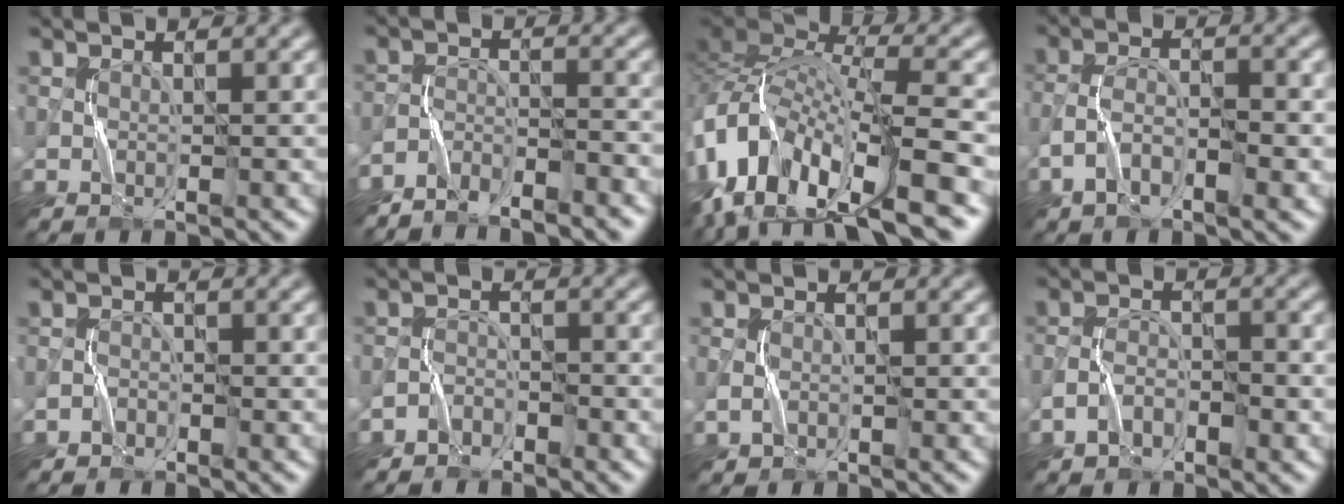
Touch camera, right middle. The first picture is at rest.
{"total": 4.0, "force": [-3.8, 0.8, 1.0], "torque": [-0.020, 0.002, -0.076]}
{"total": 12.8, "force": [-5.9, 5.8, 9.8], "torque": [-0.212, 0.026, -0.111]}
{"total": 4.5, "force": [-2.1, 1.7, 3.6], "torque": [-0.070, 0.006, -0.044]}
{"total": 1.0, "force": [-0.9, 0.5, 0.1], "torque": [0.001, 0.006, -0.018]}
{"total": 1.9, "force": [-1.6, 0.9, 0.3], "torque": [-0.001, 0.011, -0.035]}
{"total": 1.5, "force": [-0.5, 1.0, 1.0], "torque": [-0.021, 0.003, -0.012]}
{"total": 2.9, "force": [-1.6, 1.5, 1.9], "torque": [-0.034, 0.008, -0.032]}